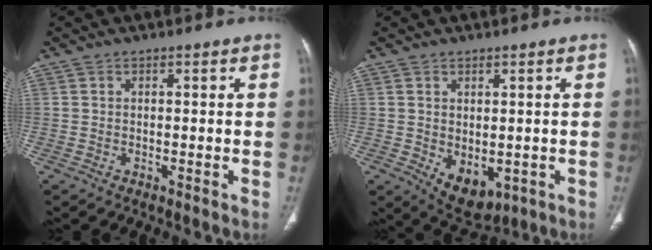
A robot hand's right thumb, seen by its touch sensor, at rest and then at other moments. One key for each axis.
{"total": 7.0, "fx": -1.4, "fy": 4.5, "fz": 5.2, "tx": -0.061, "ty": -0.004, "tz": 0.001}